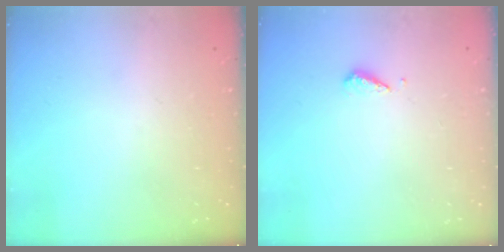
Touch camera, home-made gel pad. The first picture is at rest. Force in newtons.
{"total": 4.4, "press": 4.4, "slide": 0.5}